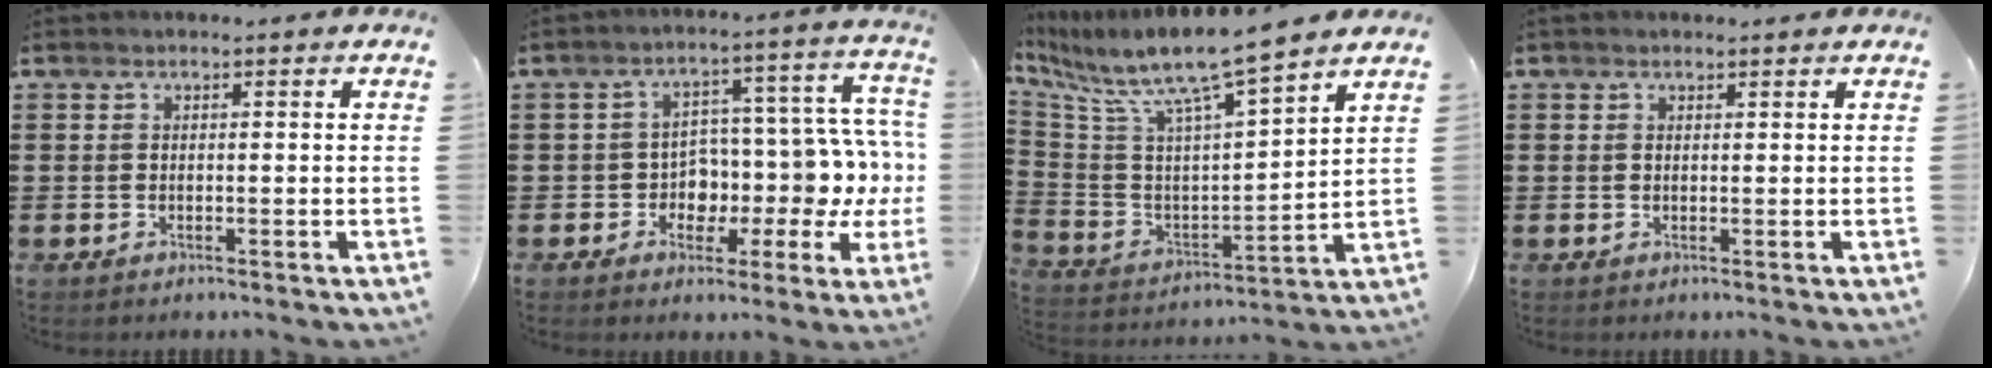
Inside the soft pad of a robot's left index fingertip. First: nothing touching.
{"total": 6.7, "force": [1.5, 5.6, 3.5], "torque": [-0.073, -0.047, 0.028]}
{"total": 9.5, "force": [8.0, 0.3, 5.0], "torque": [-0.133, -0.067, 0.130]}
{"total": 0.7, "force": [0.4, 0.5, 0.0], "torque": [-0.001, 0.004, 0.009]}